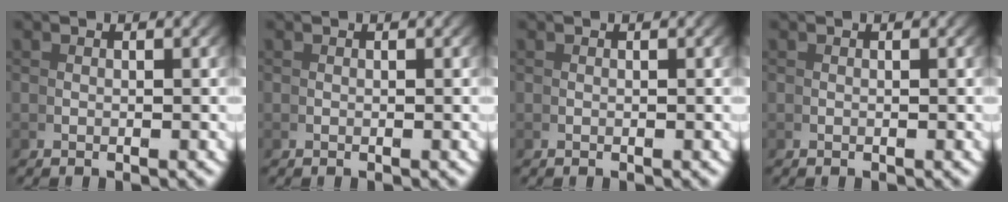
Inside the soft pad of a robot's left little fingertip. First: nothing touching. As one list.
[{"total": 0.0}, {"total": 0.0}, {"total": 0.0}]